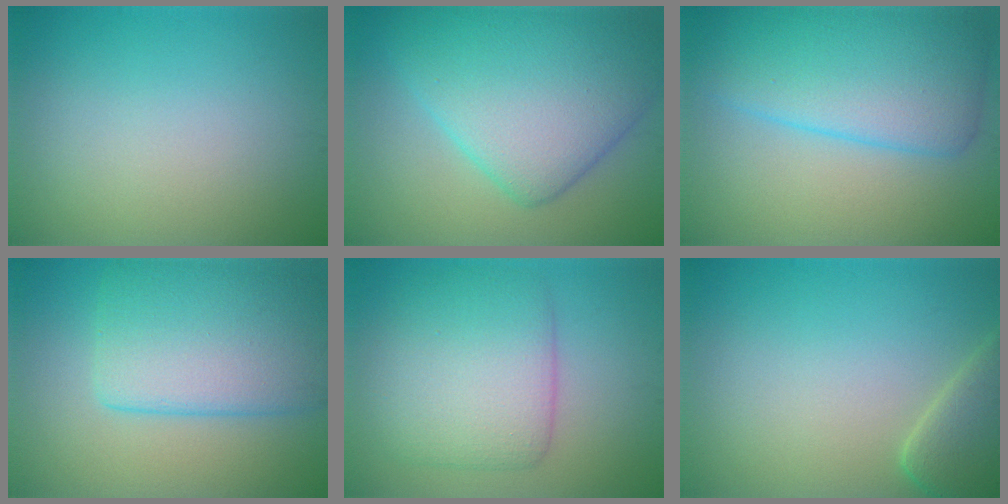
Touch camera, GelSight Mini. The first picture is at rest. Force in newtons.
{"total": 10.1, "press": 10.1, "slide": 0.2}
{"total": 8.0, "press": 8.0, "slide": 0.3}
{"total": 8.7, "press": 8.7, "slide": 0.3}
{"total": 6.8, "press": 6.8, "slide": 0.3}
{"total": 4.1, "press": 4.1, "slide": 0.5}